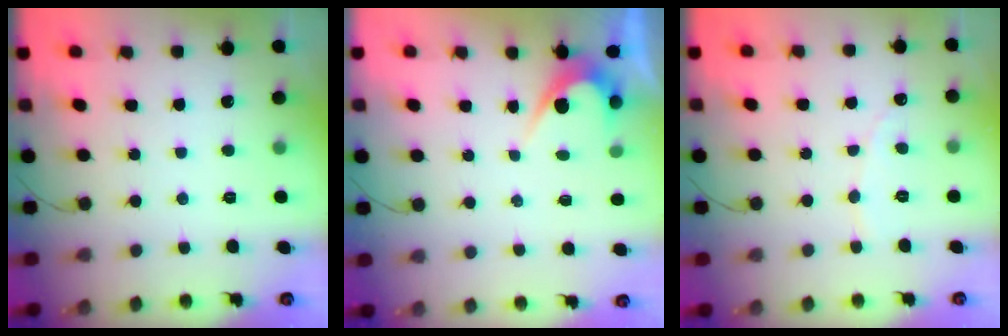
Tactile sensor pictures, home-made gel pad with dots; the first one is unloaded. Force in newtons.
{"total": 3.9, "press": 3.9, "slide": 0.3}
{"total": 2.5, "press": 2.5, "slide": 0.1}